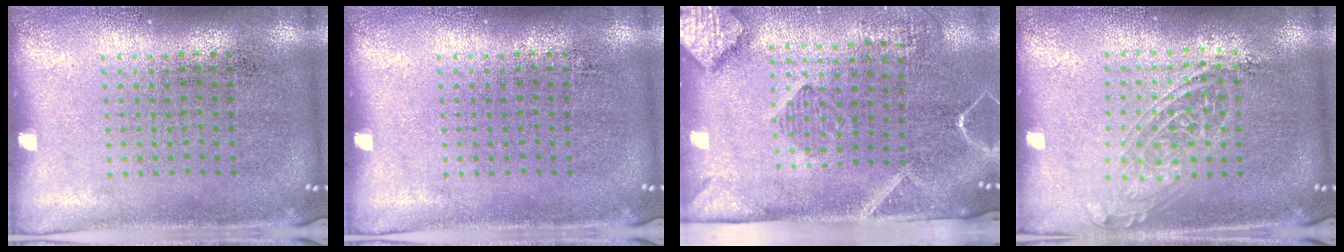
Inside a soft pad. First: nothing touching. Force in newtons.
{"total": 0.0}
{"total": 2.9, "press": 2.1, "slide": 2.0}
{"total": 1.6, "press": 1.3, "slide": 0.9}